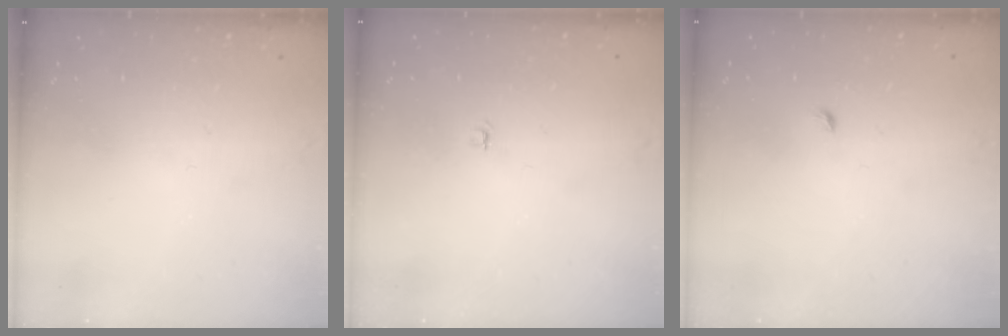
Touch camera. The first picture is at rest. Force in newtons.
{"total": 3.4, "press": 3.4, "slide": 0.3}
{"total": 2.7, "press": 2.6, "slide": 0.6}